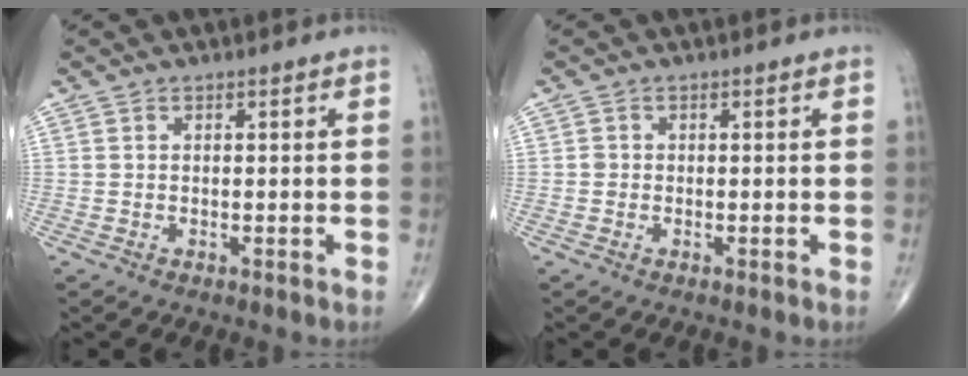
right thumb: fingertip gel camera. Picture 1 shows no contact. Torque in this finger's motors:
{"motor_torque": [-0.03, 0.31, 0.07, -0.16, -0.03]}